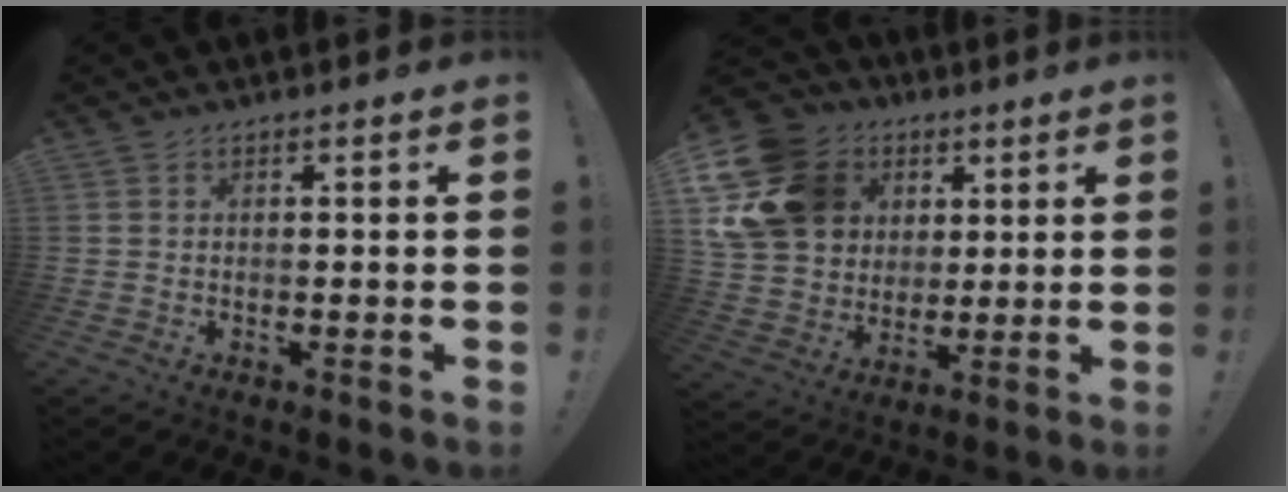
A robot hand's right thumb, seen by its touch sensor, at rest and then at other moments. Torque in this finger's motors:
{"motor_torque": [0.39, 0.42, 0.12, 0.13, 0.22]}